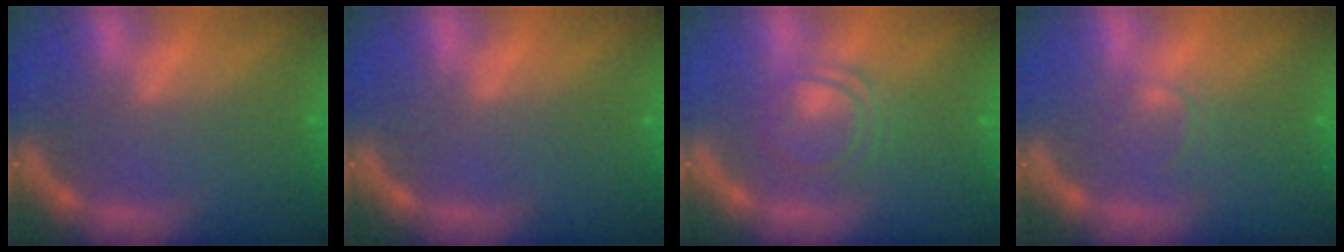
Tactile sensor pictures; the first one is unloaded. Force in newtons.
{"total": 0.0}
{"total": 4.5}
{"total": 1.4}